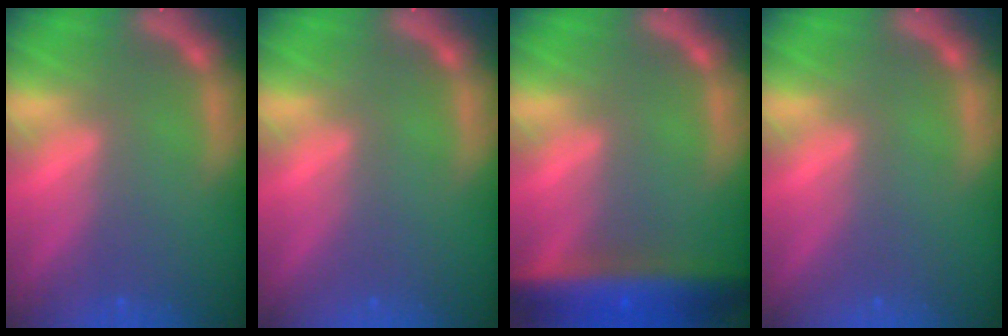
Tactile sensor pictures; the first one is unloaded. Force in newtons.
{"total": 0.0}
{"total": 8.5}
{"total": 0.0}